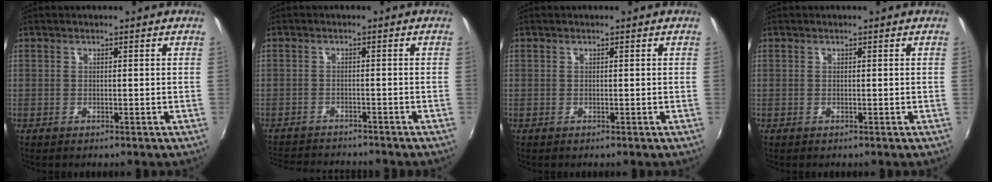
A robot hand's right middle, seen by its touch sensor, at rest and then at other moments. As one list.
[{"total": 9.7, "force": [-9.0, 2.1, 2.9], "torque": [-0.081, -0.010, -0.142]}, {"total": 0.0}, {"total": 0.0}]